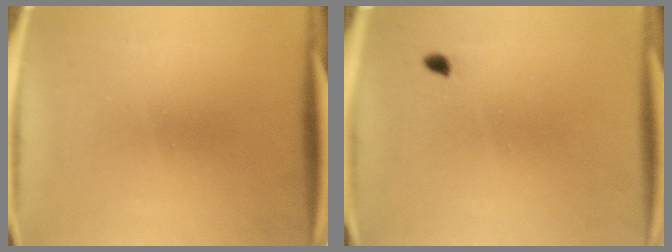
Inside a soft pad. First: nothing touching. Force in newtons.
{"total": 0.9}